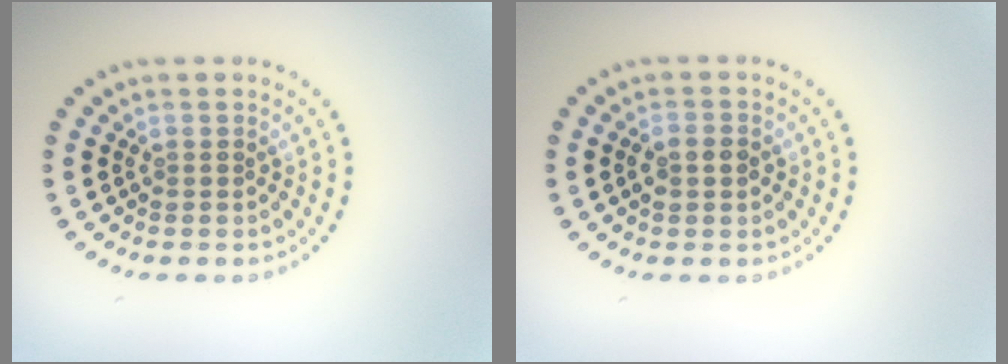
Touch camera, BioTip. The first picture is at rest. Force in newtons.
{"total": 1.6, "press": 1.6, "slide": 0.2}